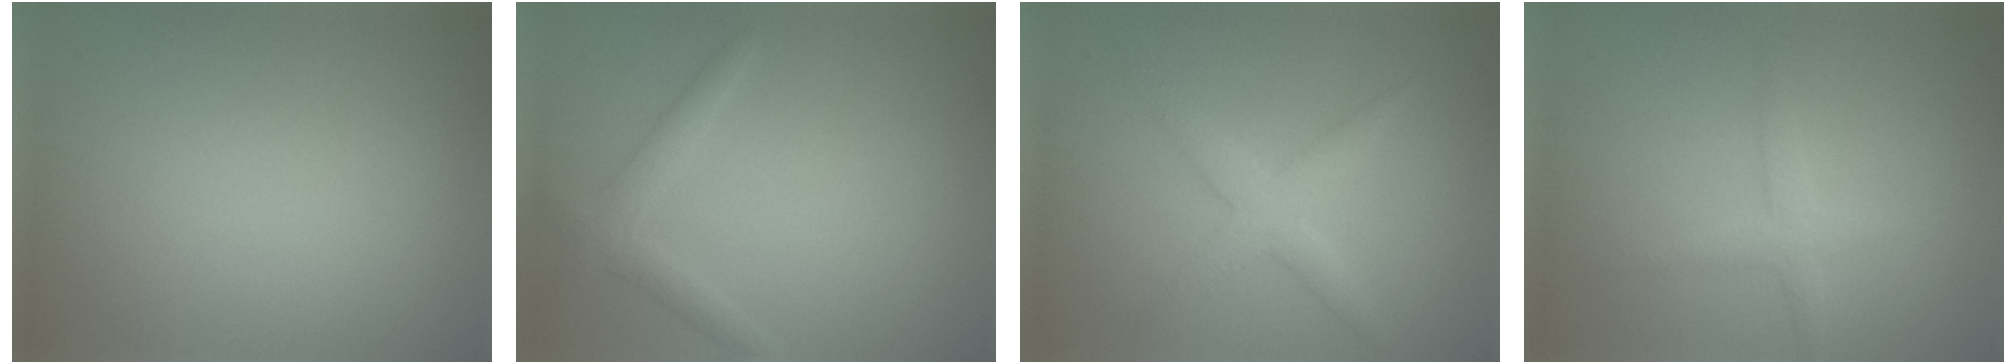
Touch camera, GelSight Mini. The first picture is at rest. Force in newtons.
{"total": 2.0, "press": 2.0, "slide": 0.1}
{"total": 2.7, "press": 2.7, "slide": 0.1}
{"total": 1.9, "press": 1.9, "slide": 0.1}